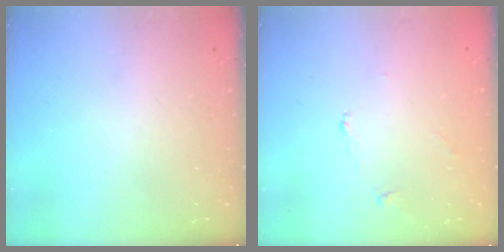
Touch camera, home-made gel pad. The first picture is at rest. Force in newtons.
{"total": 2.2, "press": 2.2, "slide": 0.4}